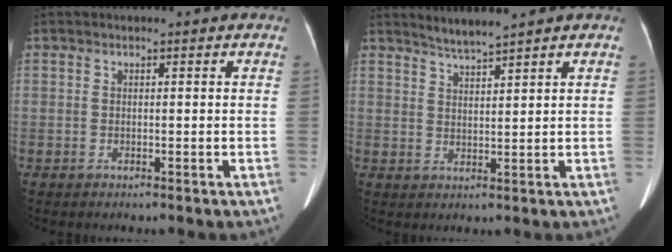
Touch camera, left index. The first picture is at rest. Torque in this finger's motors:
{"motor_torque": [0.21, -0.28, -0.01, 0.03]}